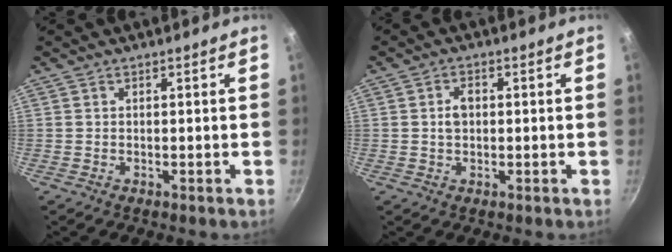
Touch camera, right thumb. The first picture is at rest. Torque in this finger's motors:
{"motor_torque": [-0.16, -0.01, 0.10, 0.12, 0.03]}